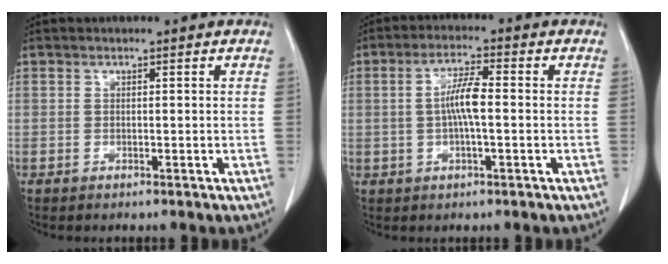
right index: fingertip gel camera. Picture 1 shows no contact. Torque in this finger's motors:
{"motor_torque": [0.41, -0.07, 0.13, 0.10]}